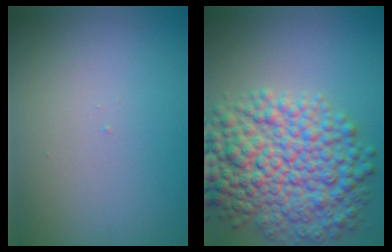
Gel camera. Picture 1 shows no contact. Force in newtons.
{"total": 10.1, "press": 10.1, "slide": 0.1}